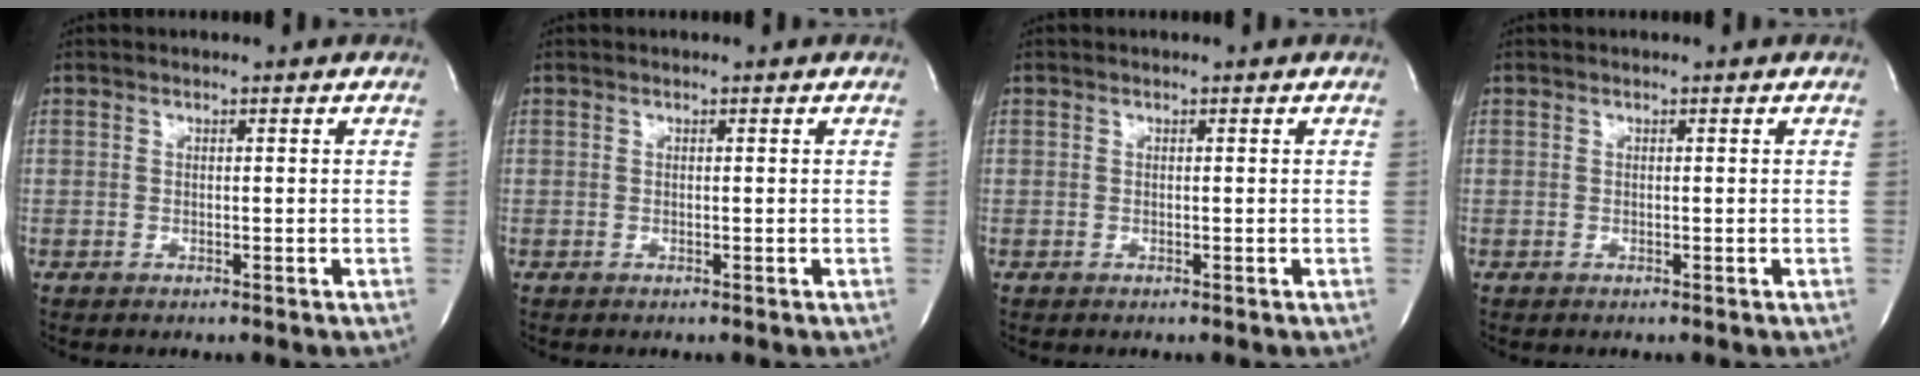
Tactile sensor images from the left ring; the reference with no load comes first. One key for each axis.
{"total": 0.0}
{"total": 0.0}
{"total": 0.0}